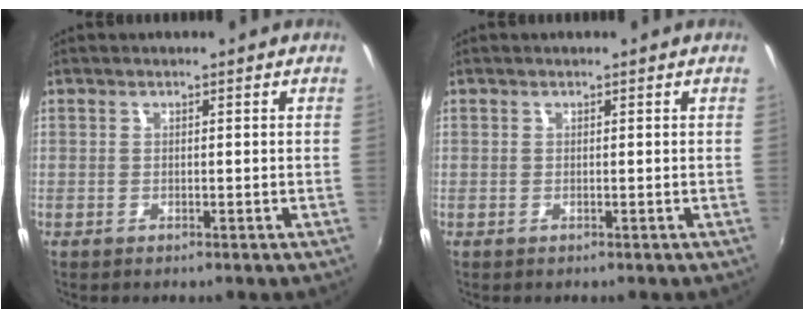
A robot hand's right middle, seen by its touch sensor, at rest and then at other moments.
{"total": 0.0}